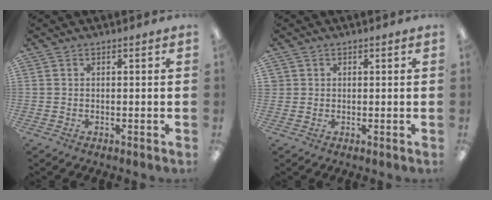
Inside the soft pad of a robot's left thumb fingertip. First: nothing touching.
{"total": 1.2, "force": [0.5, 1.2, -0.1], "torque": [0.000, 0.003, 0.008]}